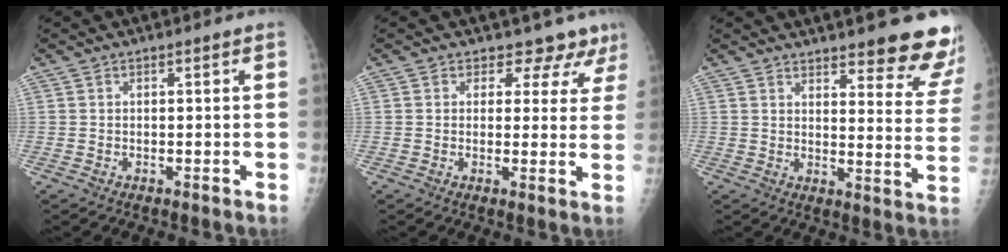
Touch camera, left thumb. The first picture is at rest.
{"total": 6.8, "force": [5.5, 4.0, 0.6], "torque": [0.035, -0.026, 0.046]}
{"total": 15.2, "force": [12.7, 3.4, 7.6], "torque": [-0.054, -0.090, 0.141]}